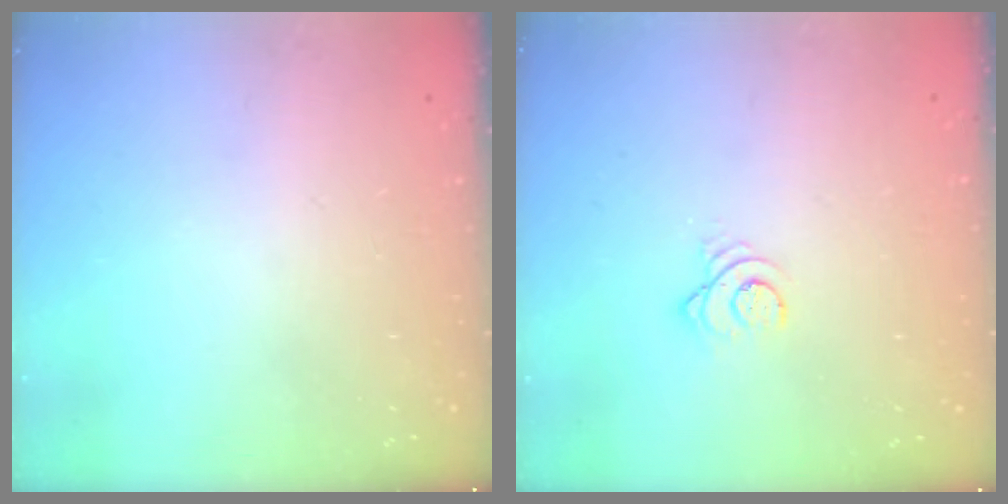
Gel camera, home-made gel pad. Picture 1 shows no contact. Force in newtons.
{"total": 3.0, "press": 2.9, "slide": 0.4}